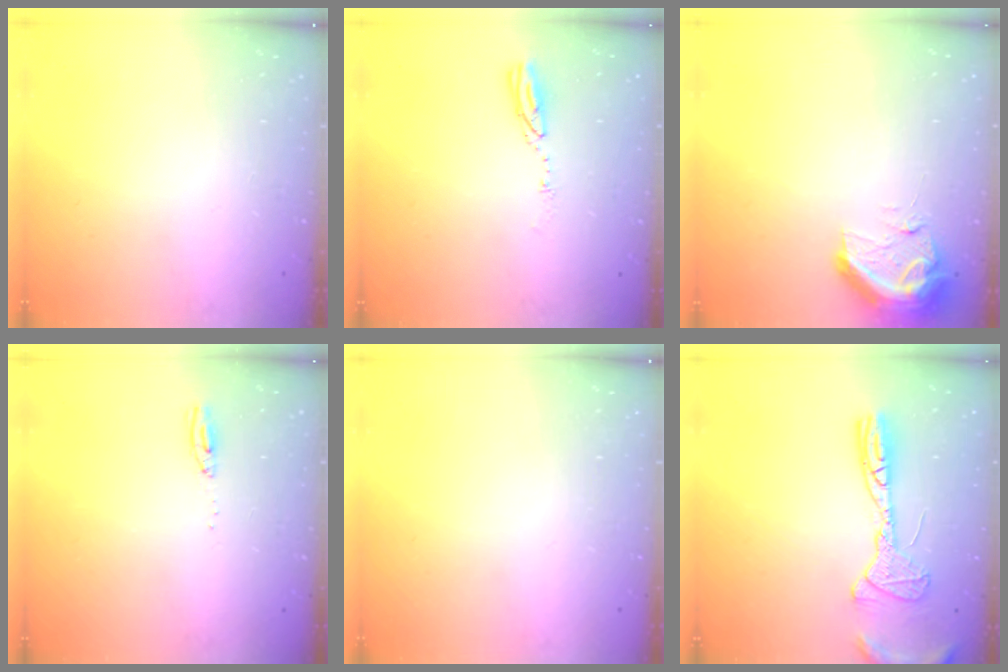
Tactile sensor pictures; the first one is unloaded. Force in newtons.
{"total": 3.5, "press": 3.5, "slide": 0.3}
{"total": 14.4, "press": 11.8, "slide": 8.4}
{"total": 4.6, "press": 4.4, "slide": 1.3}
{"total": 0.0}
{"total": 12.5, "press": 12.3, "slide": 2.3}